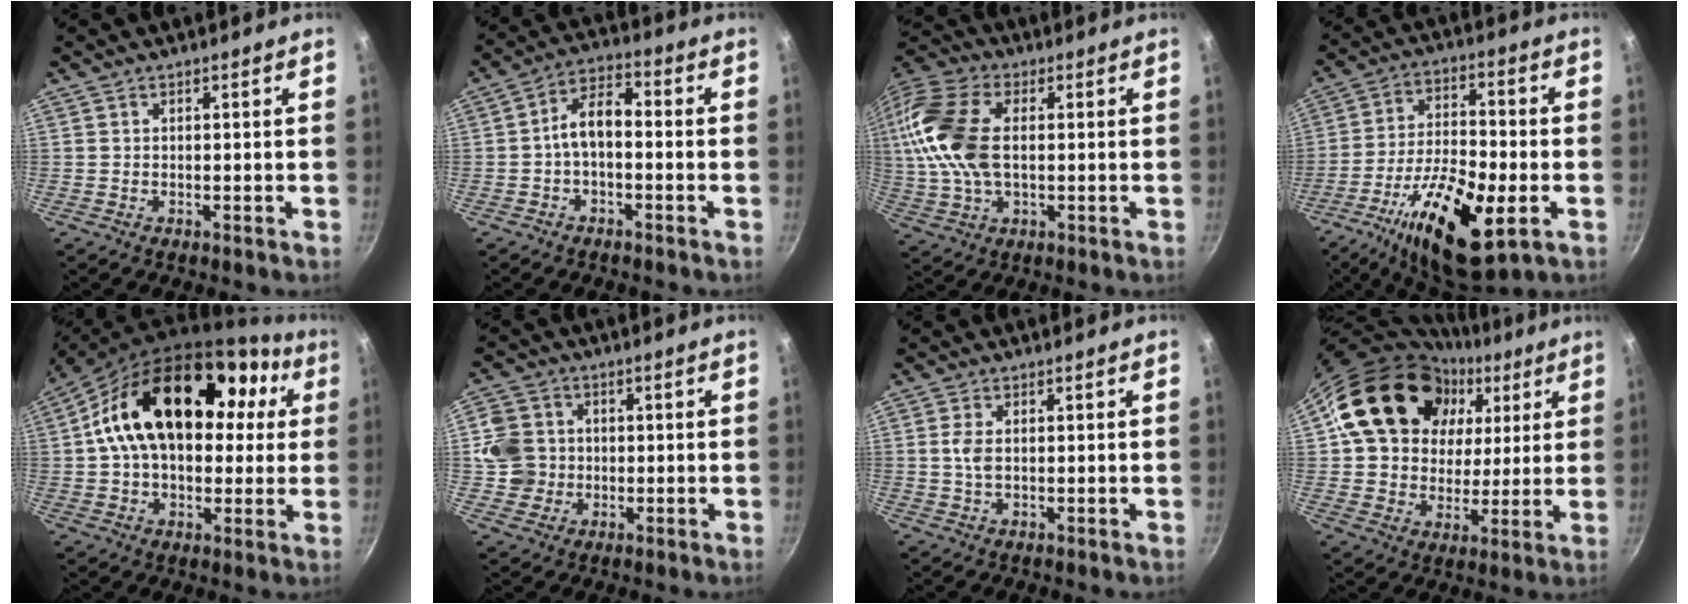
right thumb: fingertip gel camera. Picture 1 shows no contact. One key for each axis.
{"total": 6.6, "fx": -1.4, "fy": 3.6, "fz": 5.4, "tx": -0.087, "ty": 0.036, "tz": -0.032}
{"total": 16.7, "fx": 1.6, "fy": 9.8, "fz": 13.4, "tx": -0.272, "ty": 0.018, "tz": 0.020}
{"total": 20.0, "fx": -7.7, "fy": 7.5, "fz": 16.8, "tx": -0.292, "ty": 0.020, "tz": -0.130}
{"total": 25.5, "fx": 5.3, "fy": 16.4, "fz": 18.7, "tx": -0.292, "ty": 0.043, "tz": 0.077}
{"total": 7.7, "fx": -0.2, "fy": 7.3, "fz": 2.5, "tx": -0.017, "ty": 0.012, "tz": -0.011}
{"total": 2.7, "fx": 0.2, "fy": 1.5, "fz": 2.3, "tx": -0.048, "ty": 0.001, "tz": 0.004}
{"total": 21.3, "fx": 7.9, "fy": 16.7, "fz": 10.6, "tx": -0.153, "ty": 0.008, "tz": 0.139}